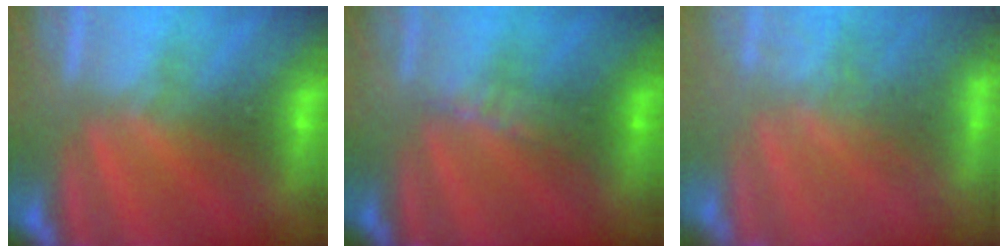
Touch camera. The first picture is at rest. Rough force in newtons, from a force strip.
{"total": 2.9}
{"total": 10.6}